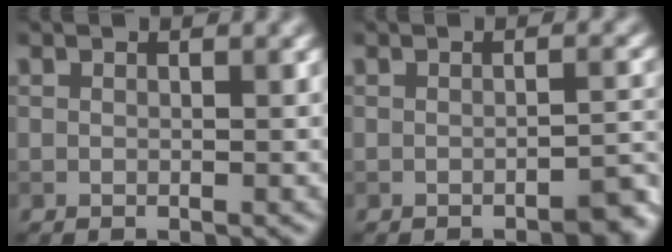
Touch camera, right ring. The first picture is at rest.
{"total": 2.3, "force": [-1.7, 0.5, 1.5], "torque": [-0.015, 0.006, -0.024]}